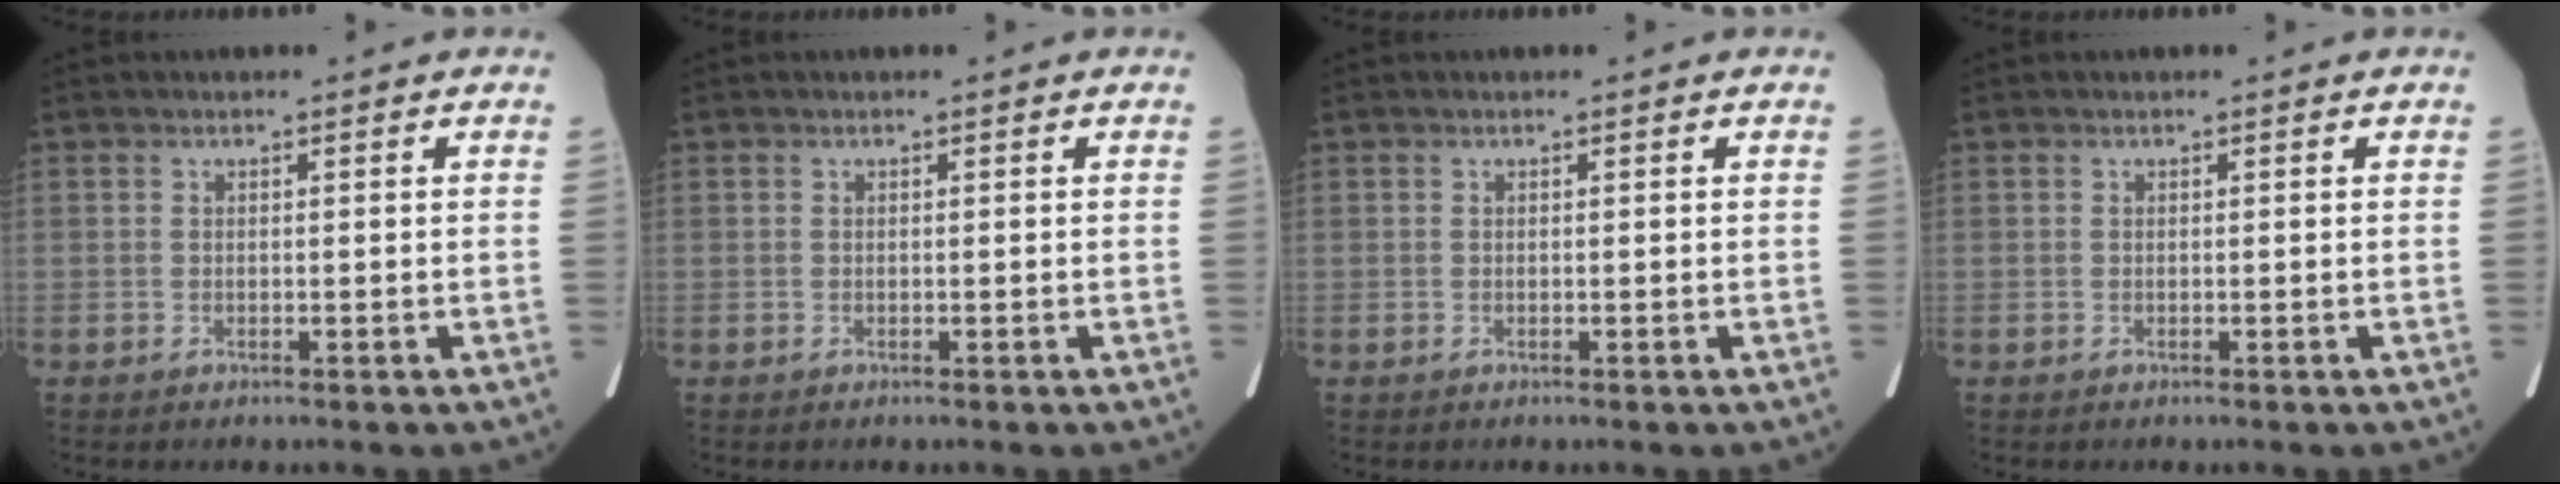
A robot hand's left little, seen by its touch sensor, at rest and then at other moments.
{"total": 0.0}
{"total": 0.0}
{"total": 0.0}